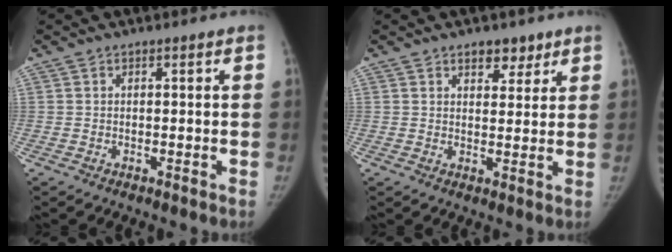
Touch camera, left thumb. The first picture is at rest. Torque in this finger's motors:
{"motor_torque": [0.06, -0.37, 0.41, -0.29, 0.11]}